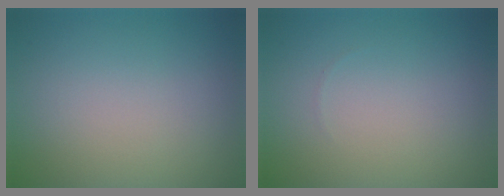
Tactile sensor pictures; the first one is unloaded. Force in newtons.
{"total": 0.0}